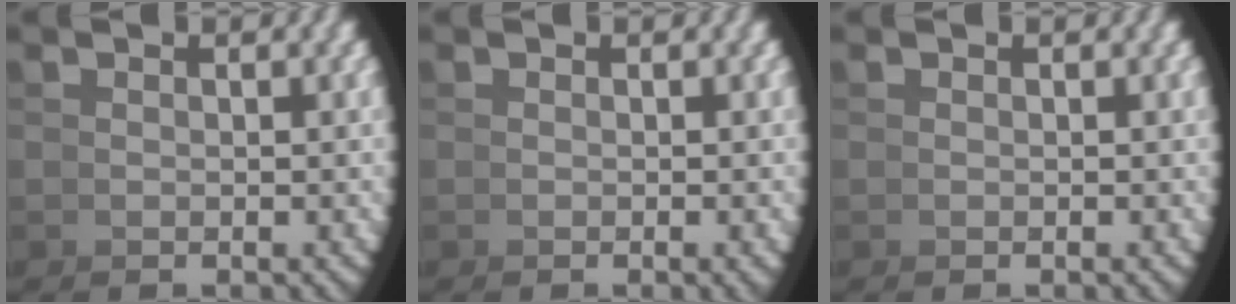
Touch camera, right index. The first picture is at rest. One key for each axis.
{"total": 0.8, "fx": -0.3, "fy": 0.3, "fz": 0.7, "tx": -0.009, "ty": 0.004, "tz": -0.006}
{"total": 0.0}